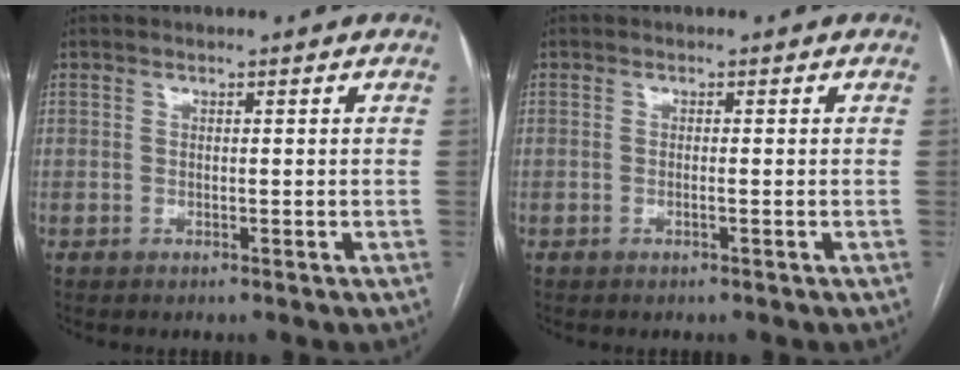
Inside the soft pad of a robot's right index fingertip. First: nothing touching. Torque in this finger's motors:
{"motor_torque": [-0.01, 0.11, 0.02, 0.00]}